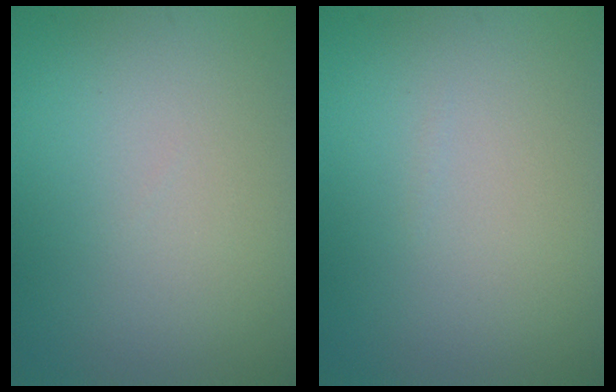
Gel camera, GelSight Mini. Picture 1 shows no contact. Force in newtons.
{"total": 0.0}